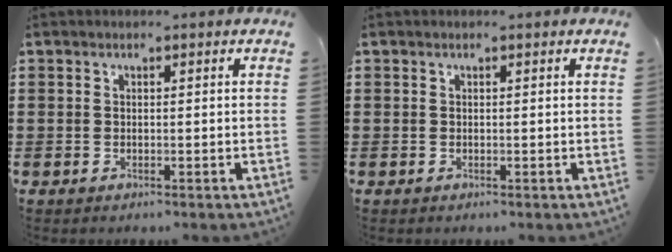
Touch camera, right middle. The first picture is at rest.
{"total": 0.0}